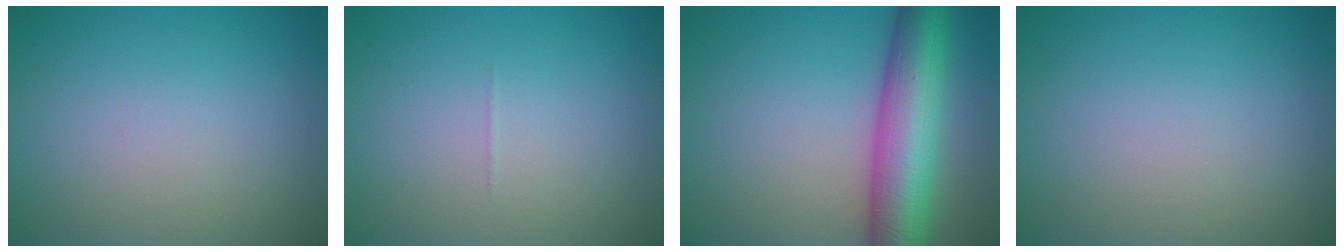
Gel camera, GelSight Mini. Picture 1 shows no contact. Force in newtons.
{"total": 0.0}
{"total": 9.7, "press": 9.7, "slide": 0.3}
{"total": 0.0}